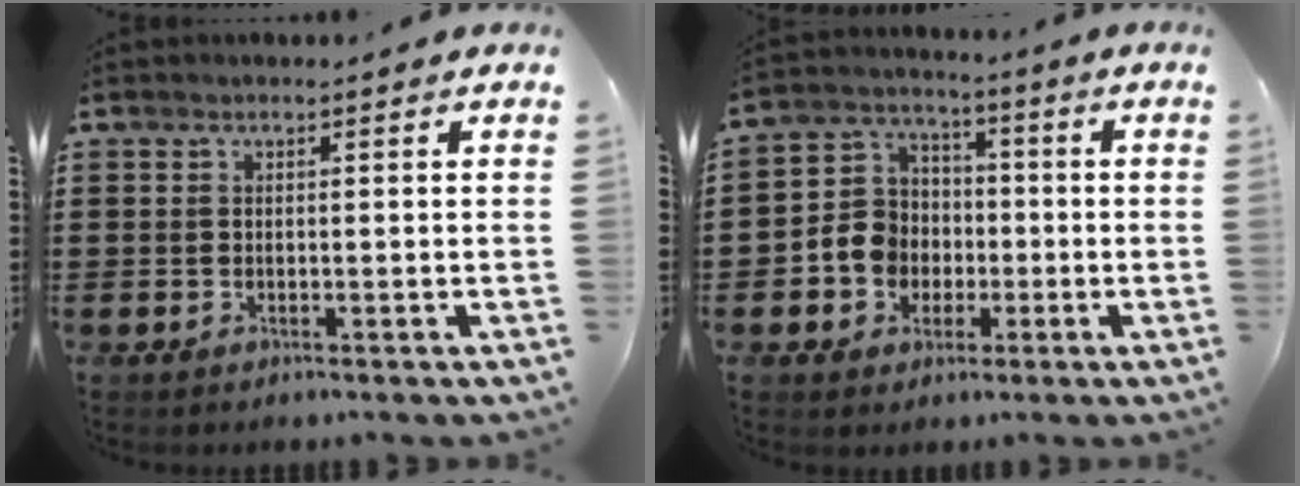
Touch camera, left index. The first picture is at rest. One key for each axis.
{"total": 7.0, "fx": -1.5, "fy": 6.5, "fz": 2.1, "tx": -0.070, "ty": 0.018, "tz": -0.030}